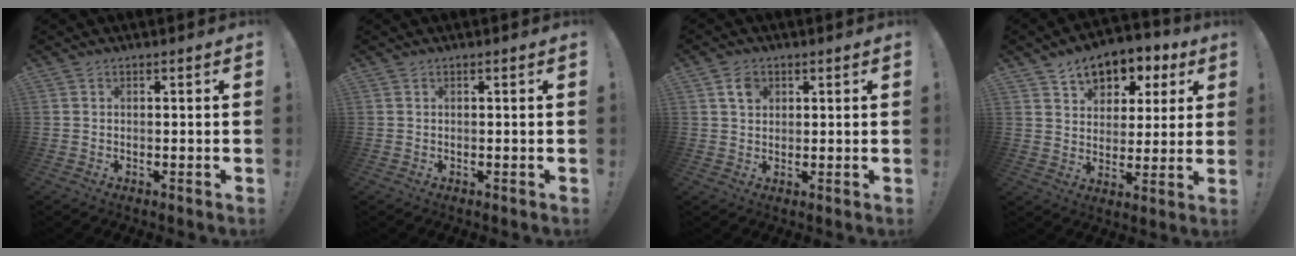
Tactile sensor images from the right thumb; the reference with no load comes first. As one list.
[{"total": 0.0}, {"total": 4.3, "force": [2.0, 3.2, 2.1], "torque": [-0.027, -0.001, 0.035]}, {"total": 9.6, "force": [5.3, 6.9, 4.2], "torque": [-0.049, -0.037, 0.096]}]